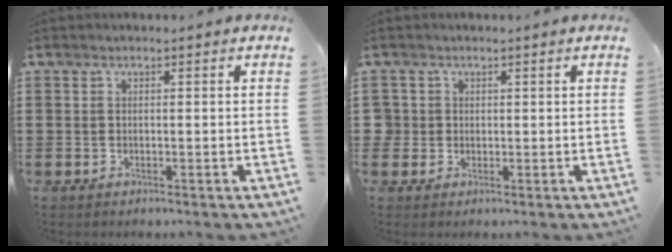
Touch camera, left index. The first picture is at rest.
{"total": 2.0, "force": [0.4, 2.0, 0.2], "torque": [-0.014, 0.009, 0.005]}